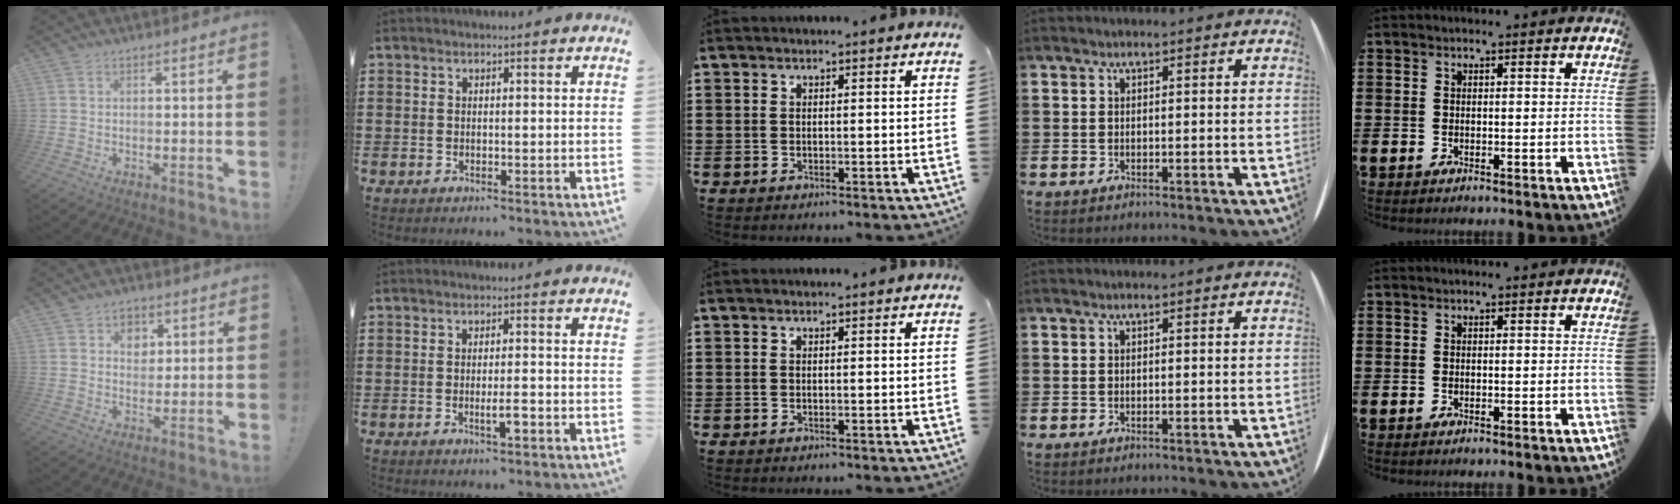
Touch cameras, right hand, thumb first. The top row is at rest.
{"thumb": {"total": 5.9, "force": [2.2, 5.1, 2.0], "torque": [-0.017, -0.013, 0.039]}, "index": {"total": 2.8, "force": [-1.1, 0.3, 2.6], "torque": [-0.045, -0.002, -0.019]}}